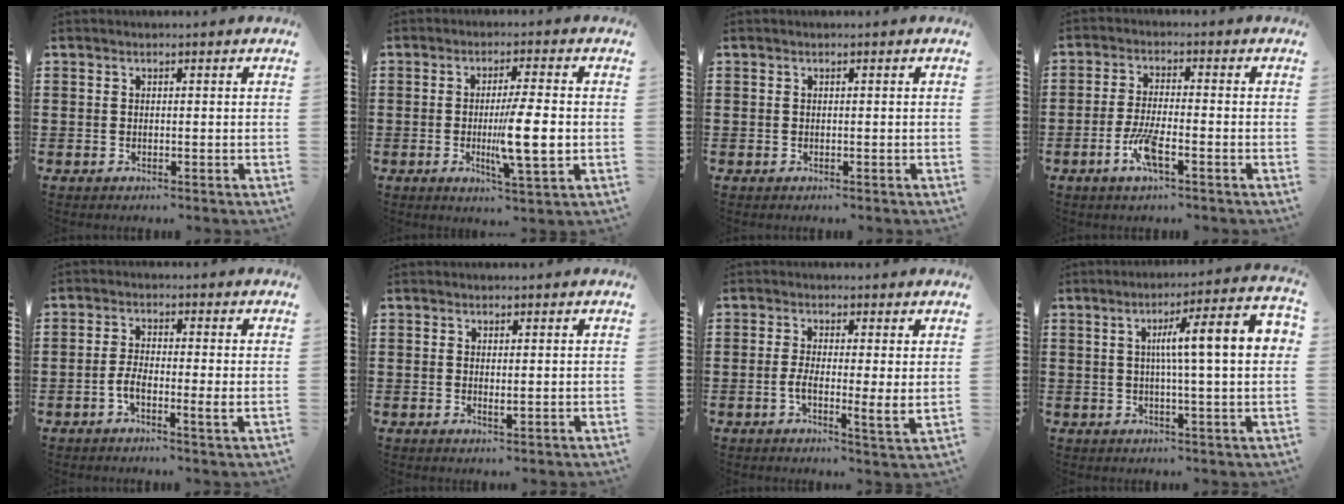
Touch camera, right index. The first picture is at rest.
{"total": 8.8, "force": [-0.9, 1.2, 8.6], "torque": [-0.158, -0.012, -0.018]}
{"total": 0.0}
{"total": 5.2, "force": [-2.6, 1.1, 4.4], "torque": [-0.107, -0.010, -0.054]}
{"total": 4.3, "force": [-1.3, 0.8, 4.0], "torque": [-0.083, -0.005, -0.027]}
{"total": 0.9, "force": [0.2, 0.2, 0.8], "torque": [-0.017, 0.001, 0.005]}
{"total": 4.5, "force": [-0.1, 1.0, 4.4], "torque": [-0.075, -0.006, -0.003]}
{"total": 10.3, "force": [1.6, 0.8, 10.2], "torque": [-0.173, -0.002, 0.018]}